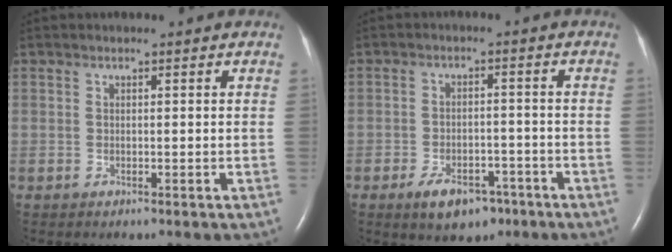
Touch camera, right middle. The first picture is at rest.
{"total": 6.8, "force": [-4.3, 3.6, 3.8], "torque": [-0.066, 0.003, -0.061]}